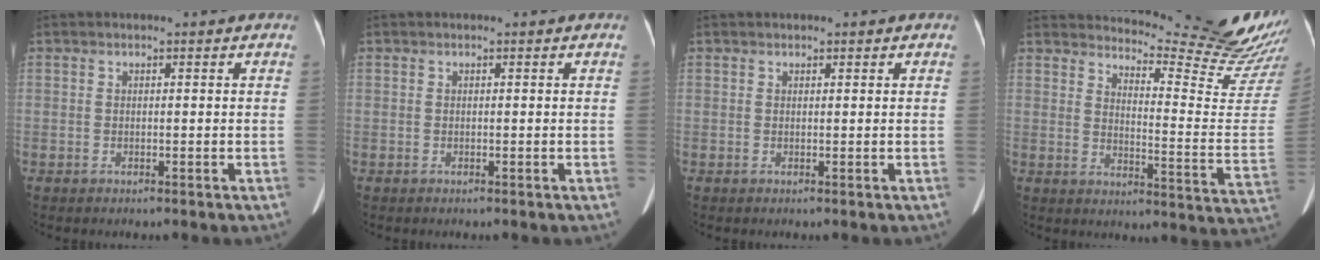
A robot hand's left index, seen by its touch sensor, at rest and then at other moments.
{"total": 0.0}
{"total": 1.2, "force": [0.9, 0.5, 0.7], "torque": [-0.006, 0.002, 0.010]}
{"total": 22.6, "force": [21.6, 0.5, 6.7], "torque": [-0.098, -0.165, 0.245]}